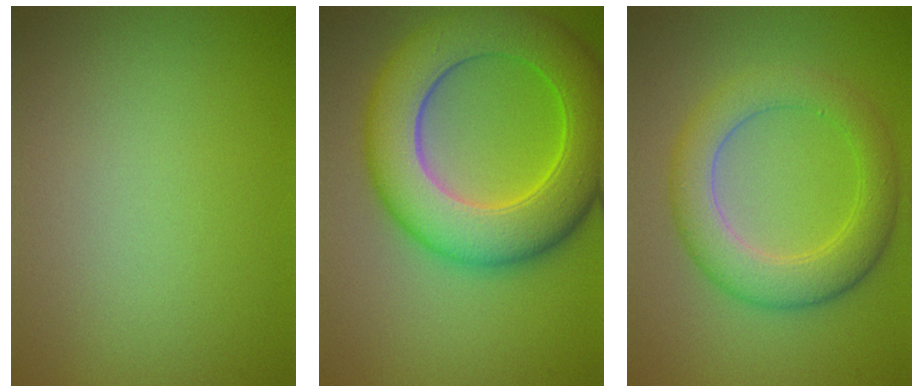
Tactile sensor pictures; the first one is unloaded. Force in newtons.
{"total": 10.5, "press": 10.5, "slide": 0.2}
{"total": 5.4, "press": 5.4, "slide": 0.1}